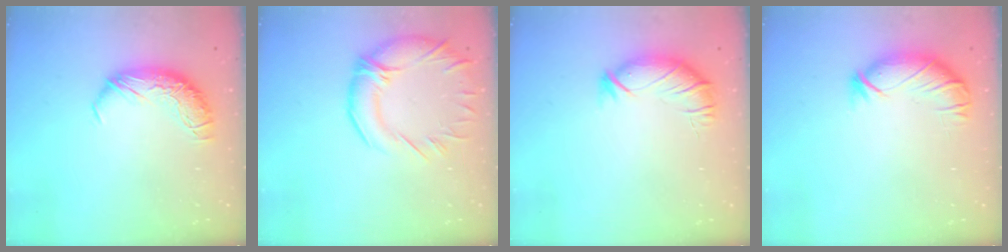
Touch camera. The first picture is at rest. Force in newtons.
{"total": 6.3, "press": 5.4, "slide": 3.3}
{"total": 3.2, "press": 2.6, "slide": 2.0}
{"total": 2.6, "press": 2.5, "slide": 0.9}